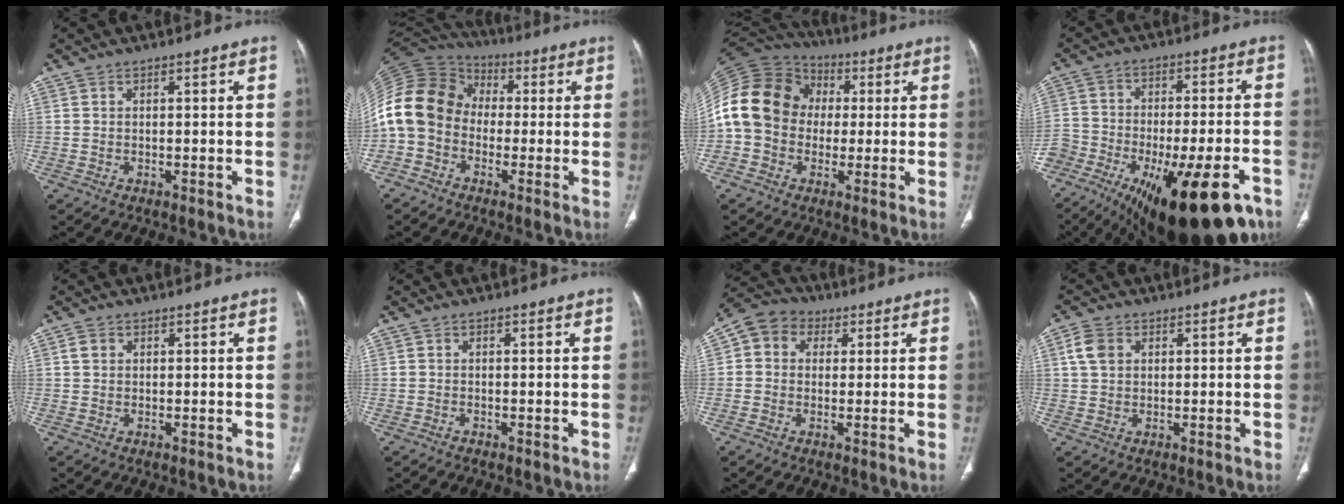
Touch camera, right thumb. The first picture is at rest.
{"total": 15.0, "force": [-1.9, 12.1, 8.5], "torque": [-0.169, 0.050, -0.053]}
{"total": 16.9, "force": [0.5, 14.2, 9.2], "torque": [-0.173, 0.041, 0.003]}
{"total": 29.9, "force": [-16.5, 11.9, 21.9], "torque": [-0.372, 0.025, -0.255]}
{"total": 1.5, "force": [0.4, 1.3, 0.7], "torque": [-0.010, 0.003, 0.008]}
{"total": 0.0}
{"total": 7.2, "force": [1.7, 6.3, 3.2], "torque": [-0.038, 0.018, 0.017]}
{"total": 4.2, "force": [1.2, 3.2, 2.4], "torque": [-0.046, 0.005, 0.023]}